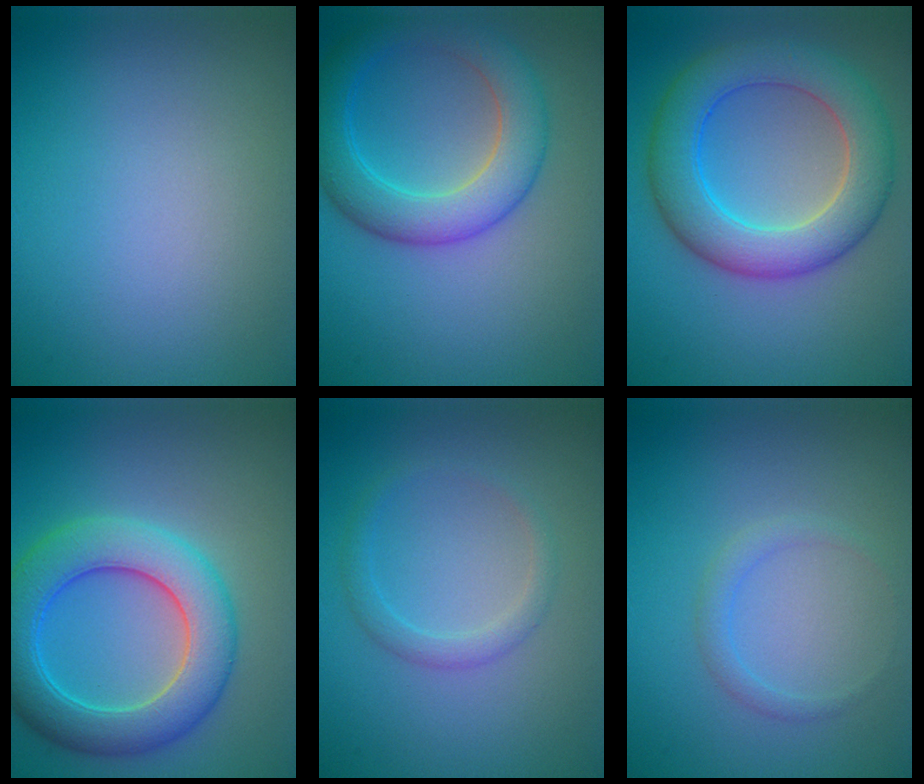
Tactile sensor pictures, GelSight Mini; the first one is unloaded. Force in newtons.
{"total": 6.0, "press": 6.0, "slide": 0.3}
{"total": 7.6, "press": 7.6, "slide": 0.1}
{"total": 7.6, "press": 7.5, "slide": 0.4}
{"total": 1.7, "press": 1.7, "slide": 0.1}
{"total": 1.3, "press": 1.3, "slide": 0.1}